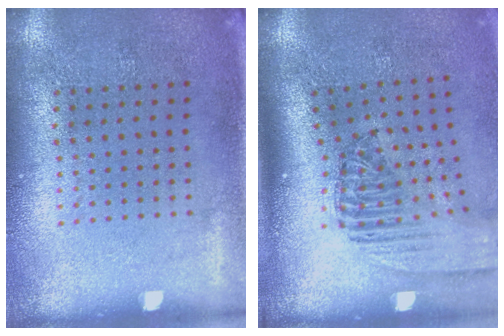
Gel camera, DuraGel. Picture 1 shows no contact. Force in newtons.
{"total": 2.4, "press": 1.8, "slide": 1.6}